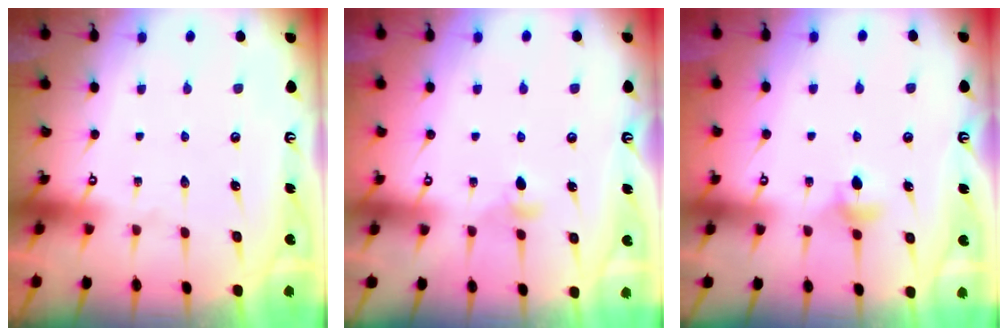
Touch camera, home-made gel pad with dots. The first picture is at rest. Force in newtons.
{"total": 3.2, "press": 3.1, "slide": 0.7}
{"total": 4.3, "press": 4.2, "slide": 0.7}